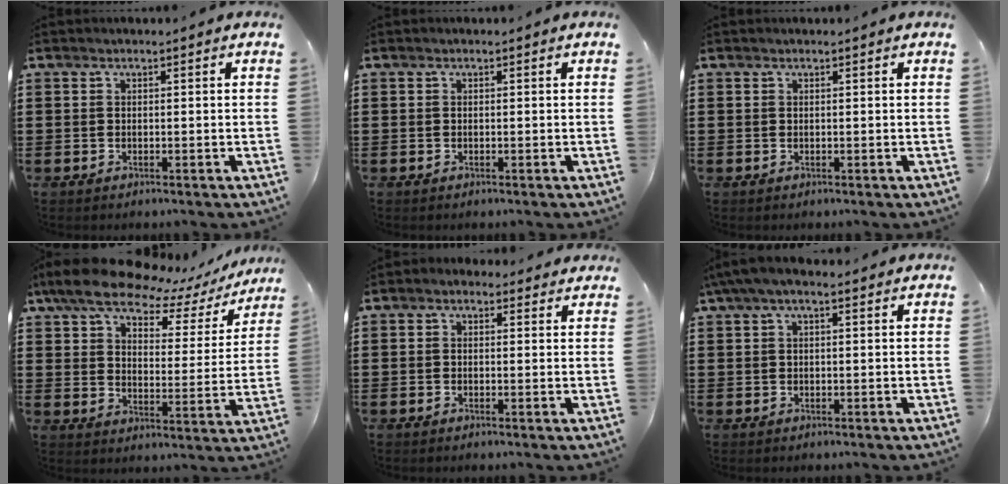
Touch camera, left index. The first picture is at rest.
{"total": 0.0}
{"total": 0.0}
{"total": 9.8, "force": [8.3, 2.7, 4.5], "torque": [-0.108, -0.041, 0.137]}
{"total": 1.3, "force": [0.8, 0.9, 0.5], "torque": [-0.013, 0.006, 0.014]}
{"total": 3.0, "force": [1.5, 0.9, 2.4], "torque": [-0.049, 0.008, 0.027]}